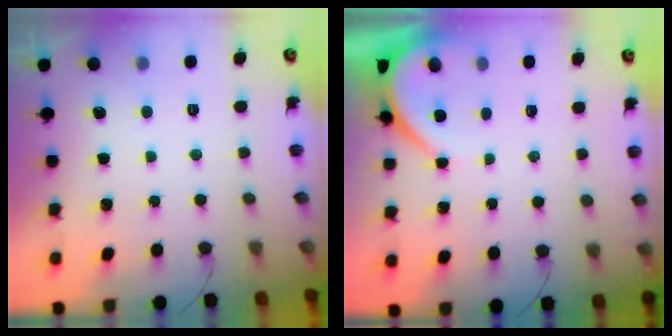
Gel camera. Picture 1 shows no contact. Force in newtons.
{"total": 3.9, "press": 3.9, "slide": 0.6}